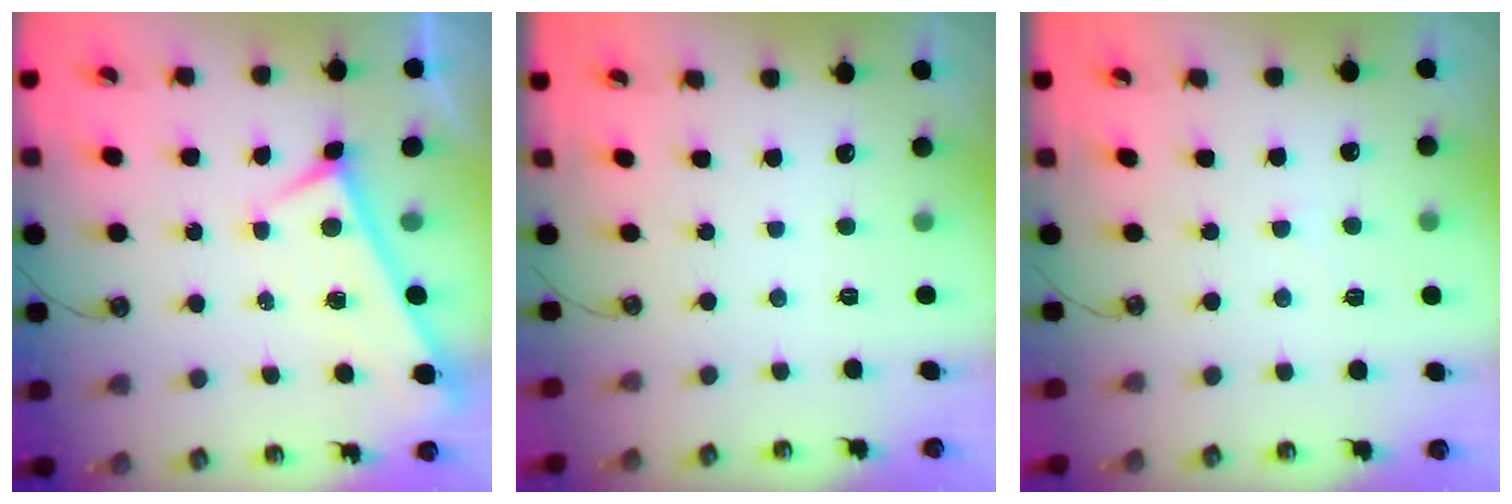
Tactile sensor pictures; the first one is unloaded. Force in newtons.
{"total": 0.0}
{"total": 5.2, "press": 5.2, "slide": 0.6}